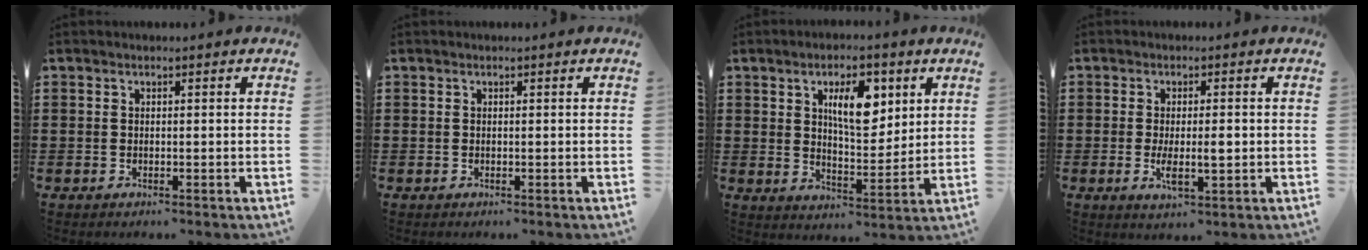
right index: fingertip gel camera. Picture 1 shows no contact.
{"total": 0.0}
{"total": 8.0, "force": [3.3, 3.4, 6.4], "torque": [-0.103, -0.004, 0.050]}
{"total": 4.6, "force": [-0.5, 1.4, 4.3], "torque": [-0.075, -0.005, -0.013]}